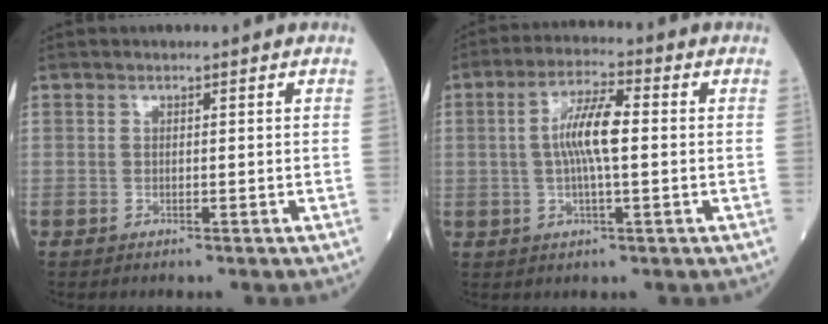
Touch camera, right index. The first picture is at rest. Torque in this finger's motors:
{"motor_torque": [0.88, 0.56, 0.66, 0.19]}